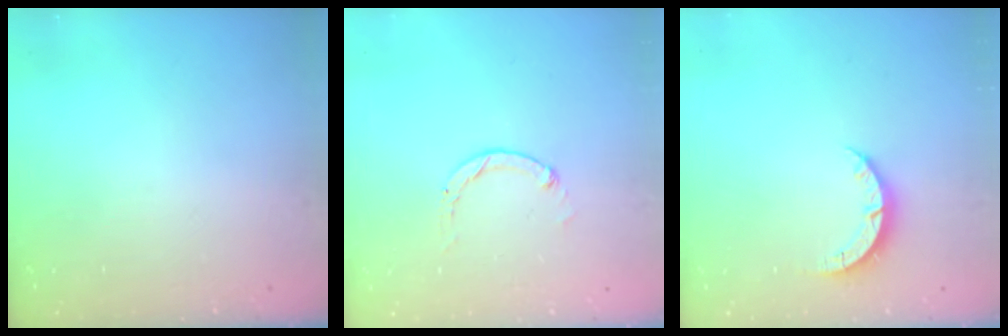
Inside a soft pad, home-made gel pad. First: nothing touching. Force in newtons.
{"total": 1.2, "press": 1.2, "slide": 0.3}
{"total": 3.5, "press": 3.5, "slide": 0.3}